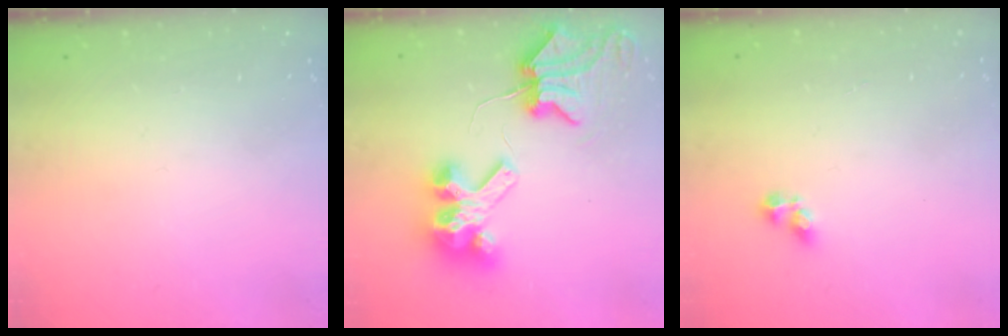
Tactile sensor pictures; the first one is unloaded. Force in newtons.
{"total": 9.8, "press": 9.7, "slide": 1.4}
{"total": 4.4, "press": 4.3, "slide": 0.9}